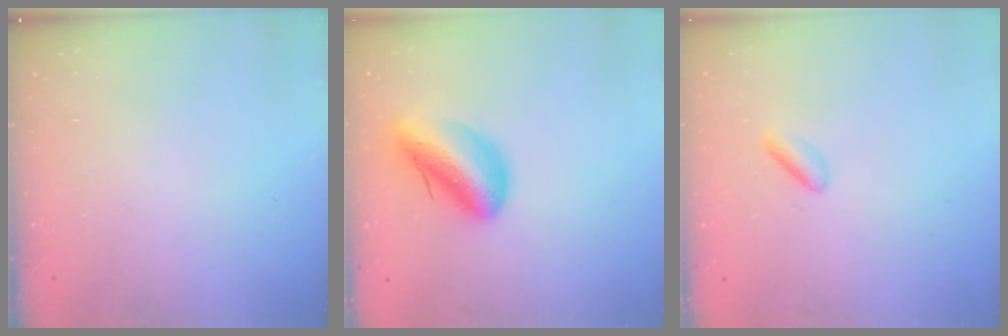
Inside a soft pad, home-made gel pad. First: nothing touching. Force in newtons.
{"total": 12.2, "press": 11.8, "slide": 3.3}
{"total": 1.8, "press": 1.5, "slide": 0.9}